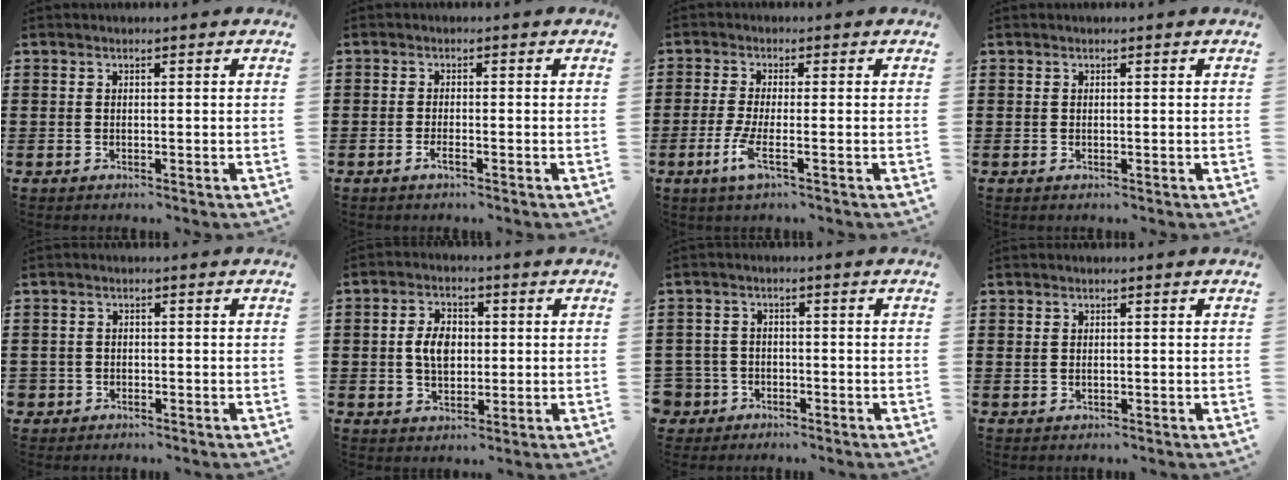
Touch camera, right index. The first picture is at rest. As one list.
[{"total": 1.4, "force": [-0.9, 0.2, 1.1], "torque": [-0.027, -0.006, -0.019]}, {"total": 4.5, "force": [-1.9, 0.7, 4.1], "torque": [-0.103, -0.018, -0.042]}, {"total": 0.0}, {"total": 1.5, "force": [-1.0, 1.0, 0.0], "torque": [-0.005, 0.002, -0.025]}, {"total": 5.1, "force": [0.1, 3.5, 3.8], "torque": [-0.078, 0.008, -0.004]}, {"total": 3.3, "force": [-2.3, 2.3, 0.4], "torque": [-0.029, 0.000, -0.053]}, {"total": 0.7, "force": [0.1, 0.4, 0.5], "torque": [-0.012, 0.003, 0.001]}]